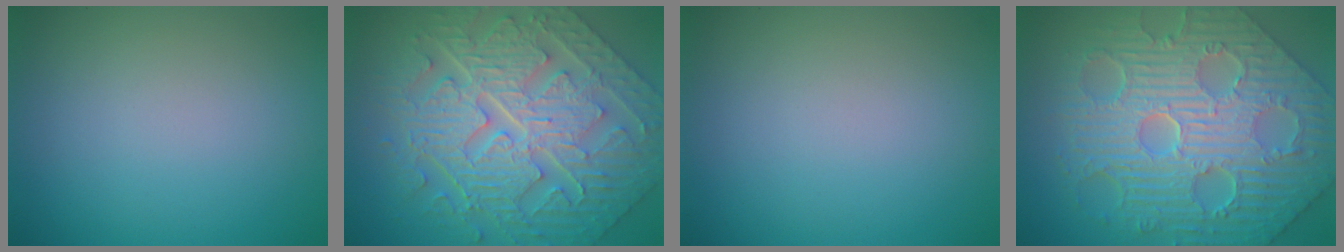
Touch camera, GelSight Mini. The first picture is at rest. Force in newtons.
{"total": 10.8, "press": 8.0, "slide": 7.3}
{"total": 0.0}
{"total": 11.7, "press": 8.0, "slide": 8.6}